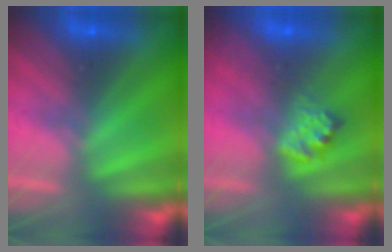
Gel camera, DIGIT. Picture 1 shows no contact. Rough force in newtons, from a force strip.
{"total": 2.3}